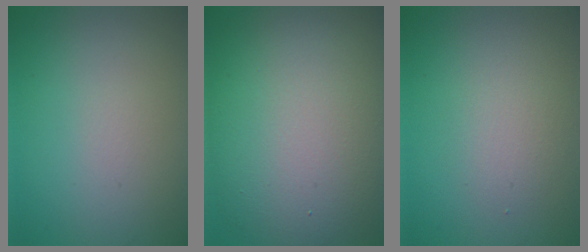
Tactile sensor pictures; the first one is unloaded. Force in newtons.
{"total": 14.8, "press": 14.8, "slide": 1.1}
{"total": 1.9, "press": 1.9, "slide": 0.2}